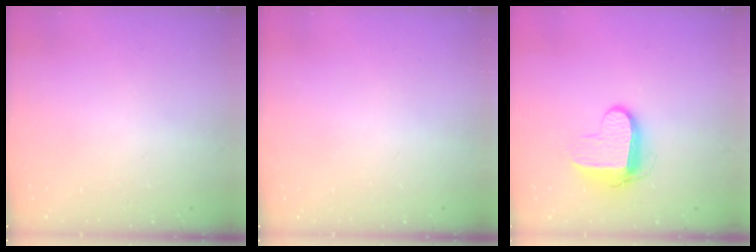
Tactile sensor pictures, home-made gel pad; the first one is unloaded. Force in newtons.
{"total": 0.0}
{"total": 8.9, "press": 8.9, "slide": 0.9}